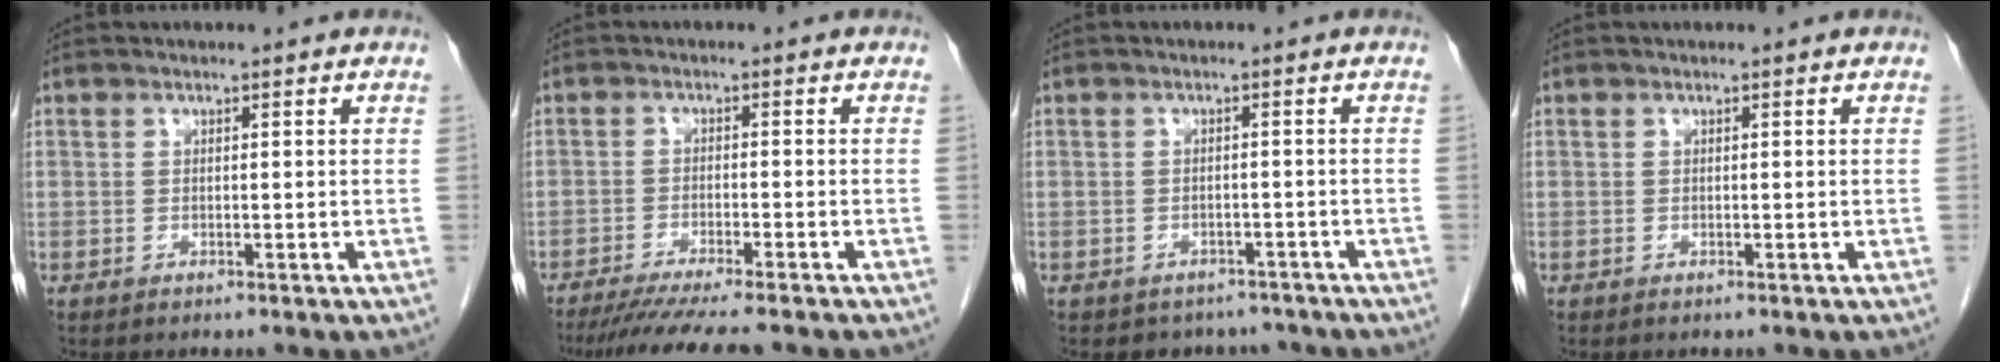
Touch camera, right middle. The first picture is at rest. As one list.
[{"total": 10.8, "force": [-9.2, -0.1, 5.6], "torque": [-0.068, -0.026, -0.140]}, {"total": 5.0, "force": [-4.3, 2.6, 0.1], "torque": [0.003, 0.010, -0.051]}, {"total": 0.0}]